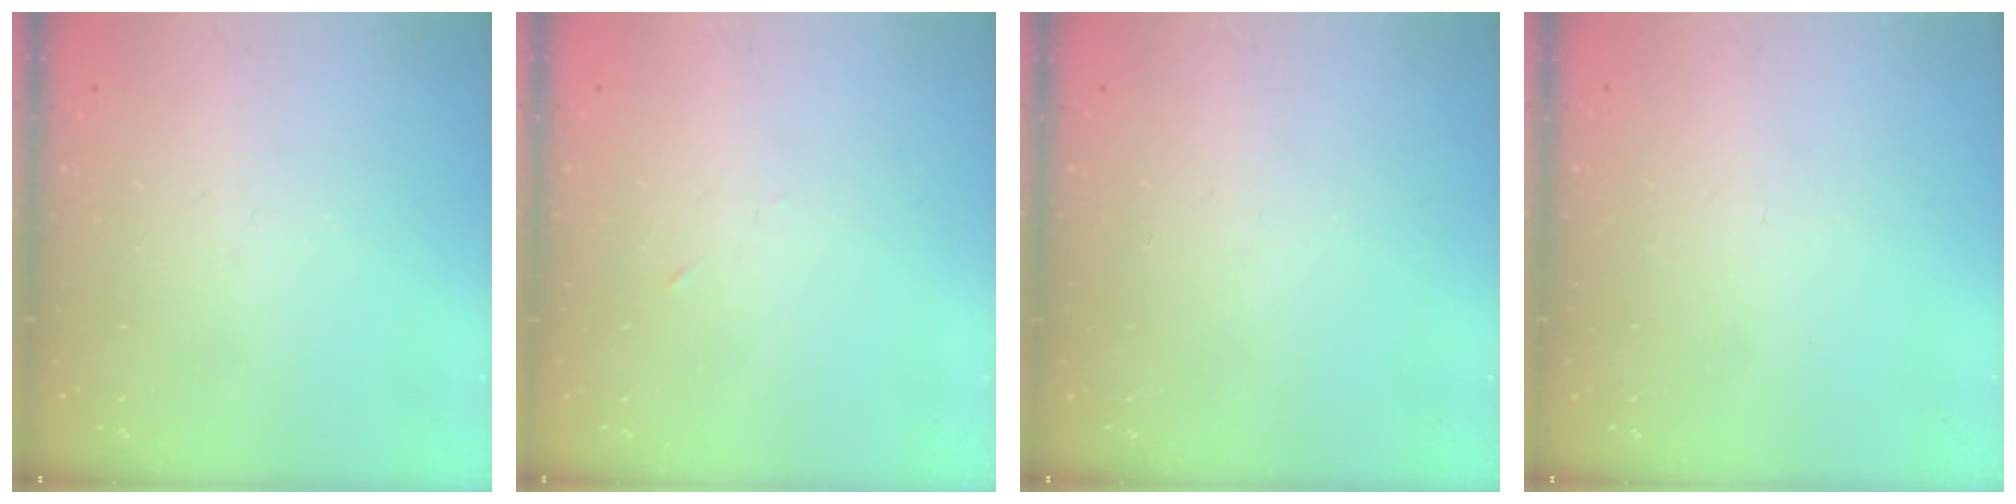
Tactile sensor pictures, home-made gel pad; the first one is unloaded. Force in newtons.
{"total": 2.7, "press": 2.5, "slide": 1.0}
{"total": 0.0}
{"total": 0.0}